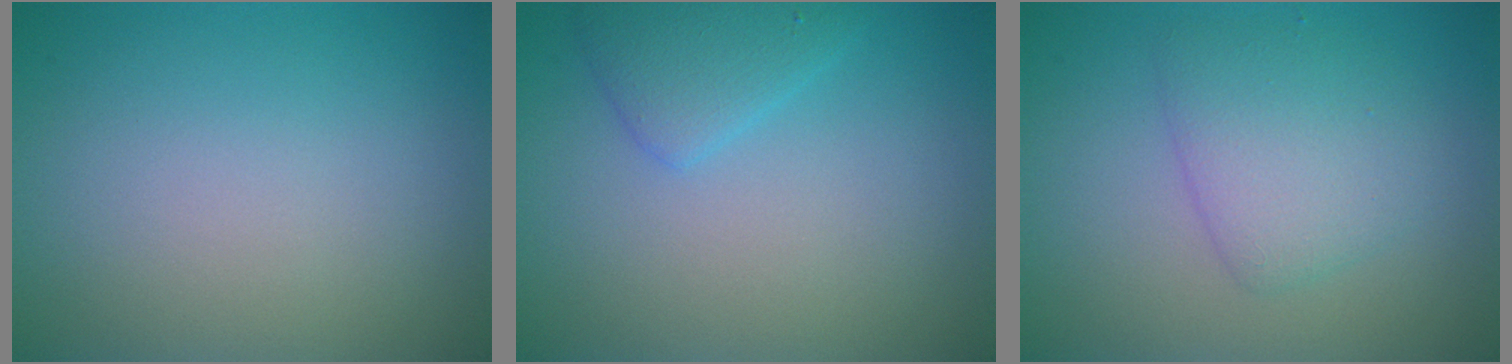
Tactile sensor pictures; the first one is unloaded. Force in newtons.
{"total": 2.4, "press": 2.4, "slide": 0.1}
{"total": 3.4, "press": 3.4, "slide": 0.1}